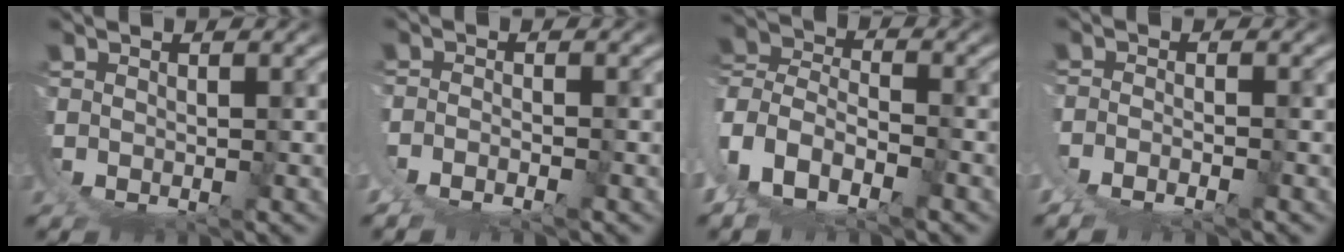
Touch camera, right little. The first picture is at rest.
{"total": 2.7, "force": [-0.6, 2.1, 1.7], "torque": [-0.032, -0.006, -0.010]}
{"total": 11.3, "force": [2.3, 9.7, 5.2], "torque": [-0.160, -0.027, 0.024]}
{"total": 3.0, "force": [-0.6, 2.2, 2.0], "torque": [-0.041, -0.010, -0.008]}